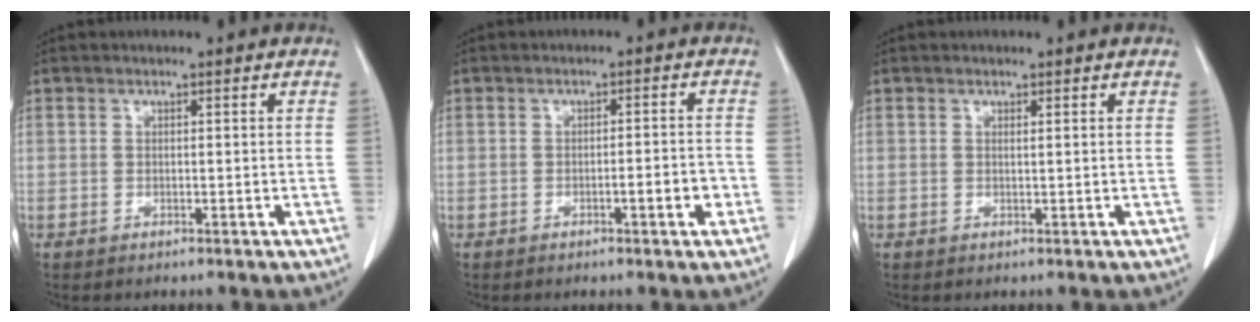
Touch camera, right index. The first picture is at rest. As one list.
[{"total": 3.6, "force": [-1.6, 0.5, 3.2], "torque": [-0.043, 0.002, -0.023]}, {"total": 0.0}]